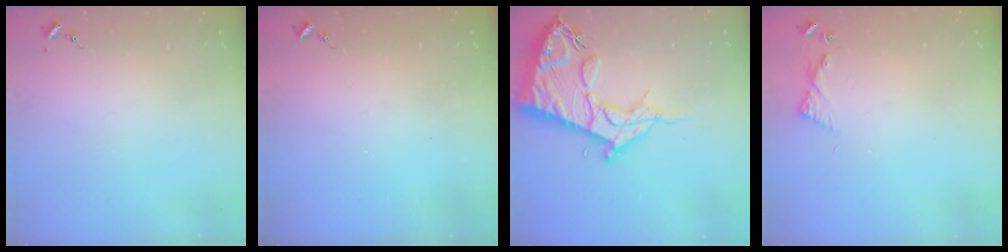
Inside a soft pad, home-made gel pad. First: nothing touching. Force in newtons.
{"total": 0.0}
{"total": 19.5, "press": 19.4, "slide": 1.8}
{"total": 6.1, "press": 6.1, "slide": 0.6}